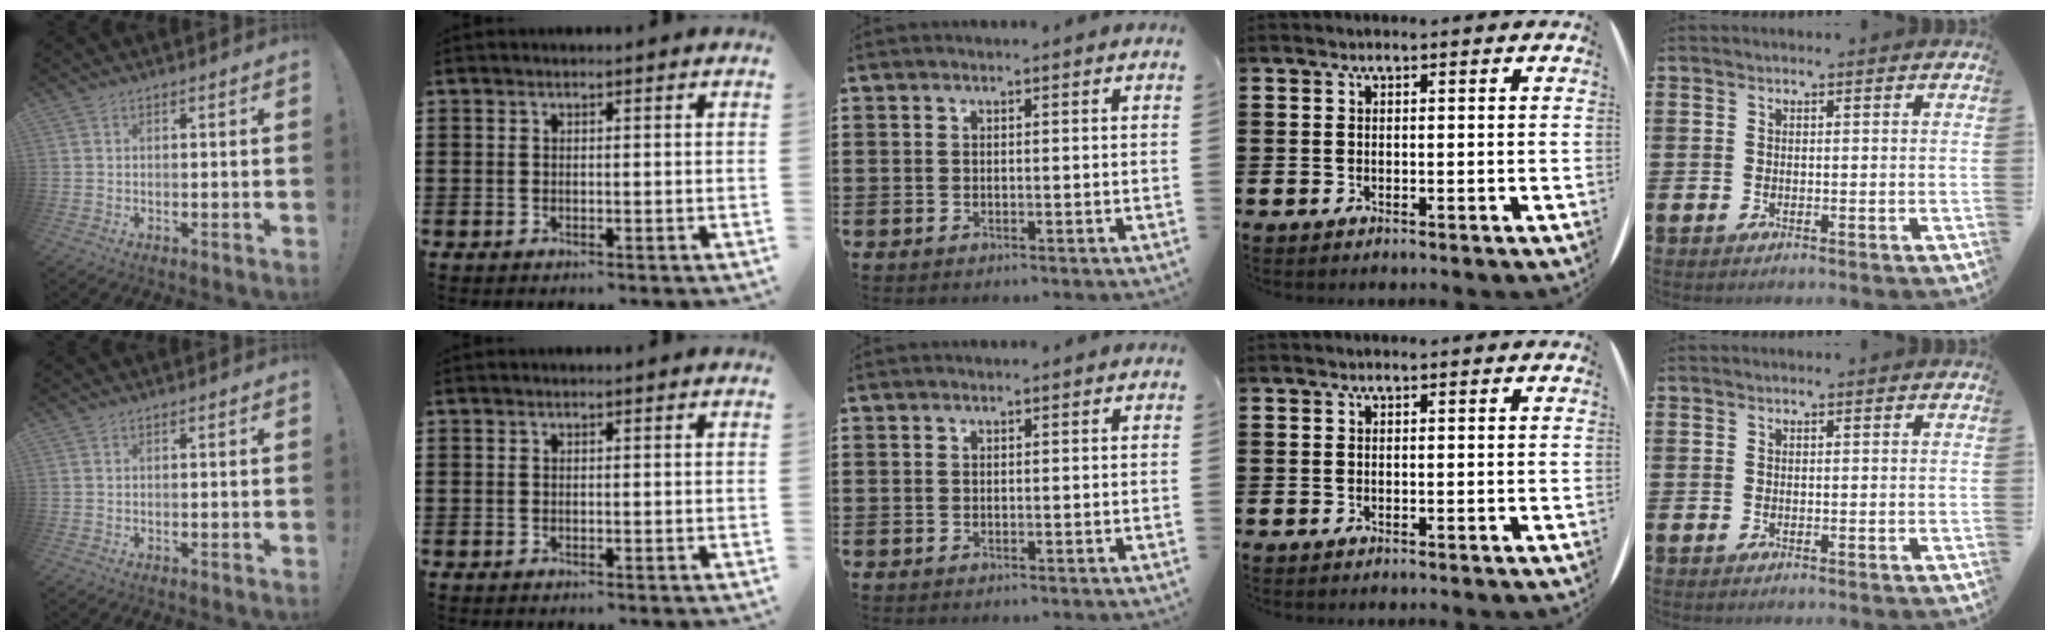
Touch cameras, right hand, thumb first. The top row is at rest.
{}